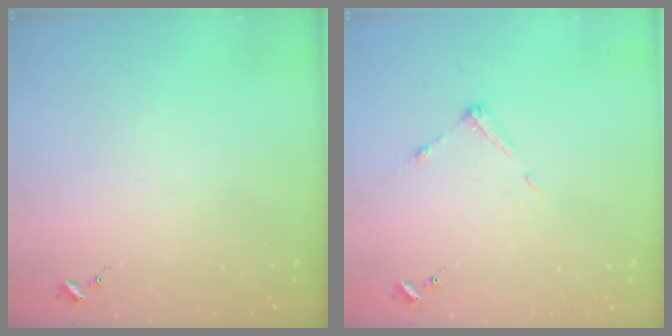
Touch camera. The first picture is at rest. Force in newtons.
{"total": 5.3, "press": 5.2, "slide": 0.2}